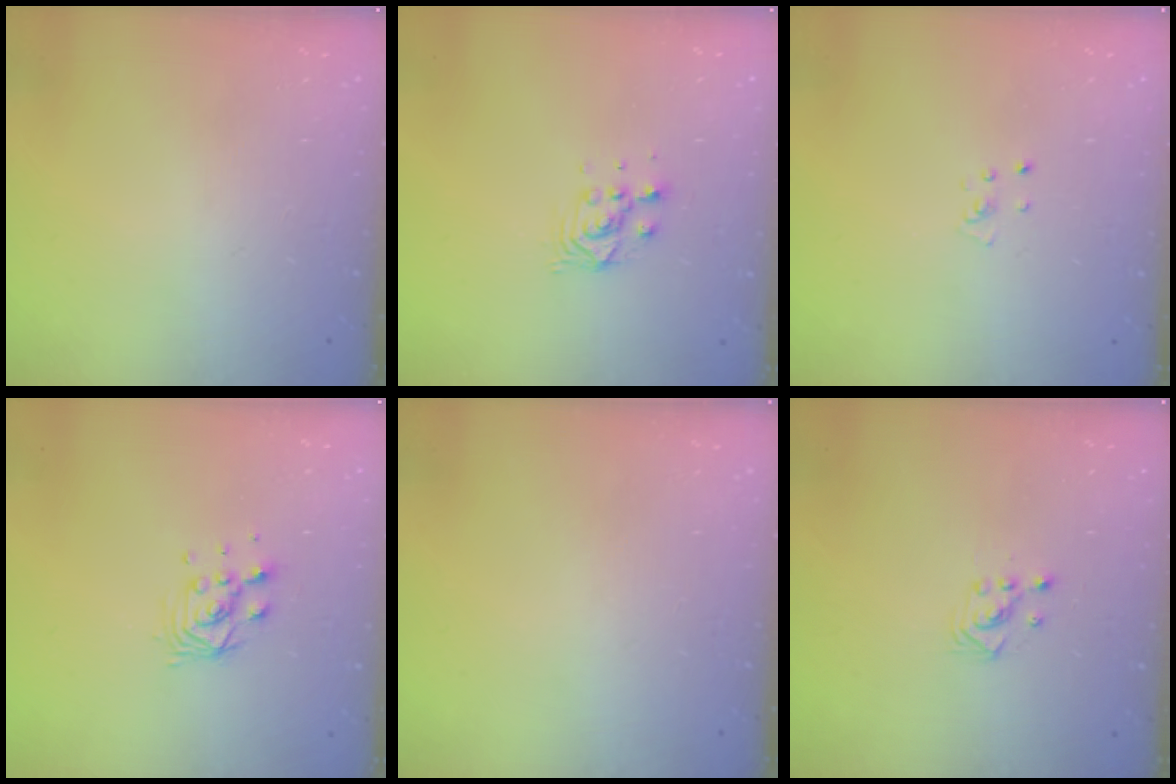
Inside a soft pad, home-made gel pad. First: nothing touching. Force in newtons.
{"total": 5.5, "press": 5.5, "slide": 0.3}
{"total": 2.6, "press": 2.6, "slide": 0.3}
{"total": 7.0, "press": 7.0, "slide": 0.4}
{"total": 0.0}
{"total": 2.2, "press": 2.2, "slide": 0.2}